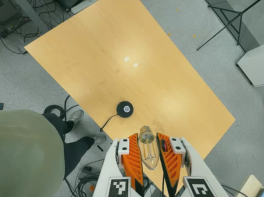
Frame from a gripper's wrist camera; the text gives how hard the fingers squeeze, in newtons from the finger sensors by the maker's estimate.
{"total": 20.1, "left": 22.2, "right": 17.9}